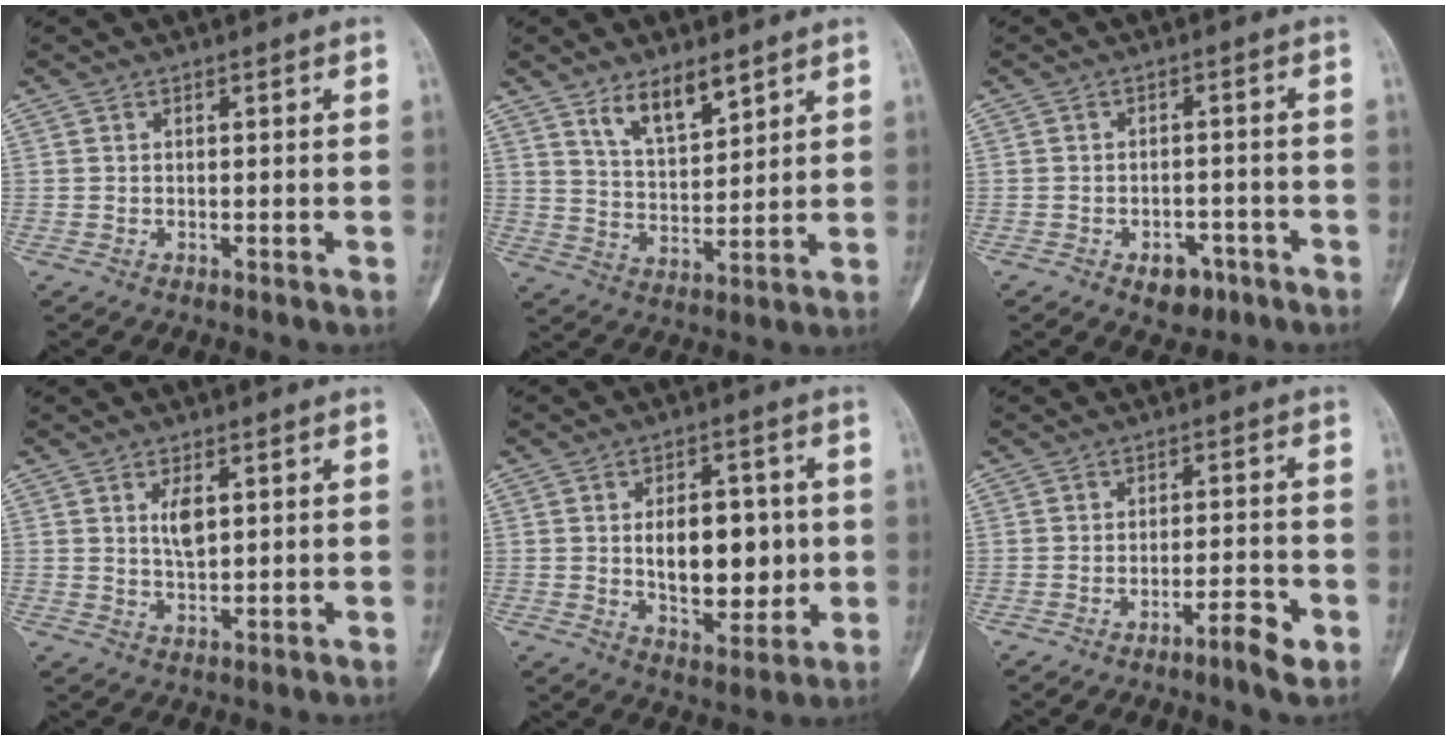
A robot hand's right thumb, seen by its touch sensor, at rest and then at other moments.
{"total": 8.7, "force": [5.7, 3.5, 5.6], "torque": [-0.081, -0.039, 0.108]}
{"total": 5.1, "force": [-2.9, 3.2, 2.7], "torque": [-0.017, 0.022, -0.036]}
{"total": 4.1, "force": [1.3, 1.9, 3.4], "torque": [-0.057, -0.011, 0.026]}
{"total": 13.4, "force": [0.1, 7.7, 11.0], "torque": [-0.124, -0.003, 0.013]}
{"total": 4.7, "force": [-2.8, 0.8, 3.6], "torque": [-0.059, 0.020, -0.046]}